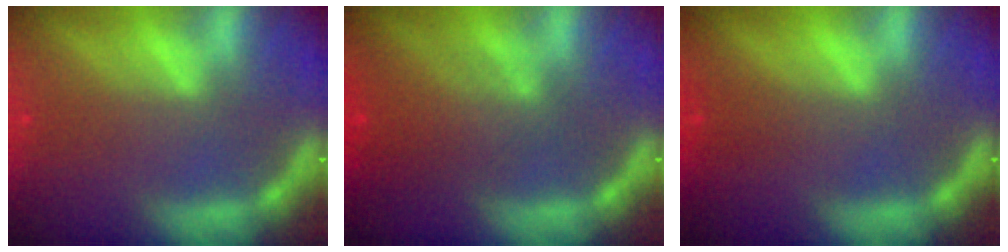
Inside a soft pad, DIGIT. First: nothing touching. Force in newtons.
{"total": 4.6}
{"total": 1.0}